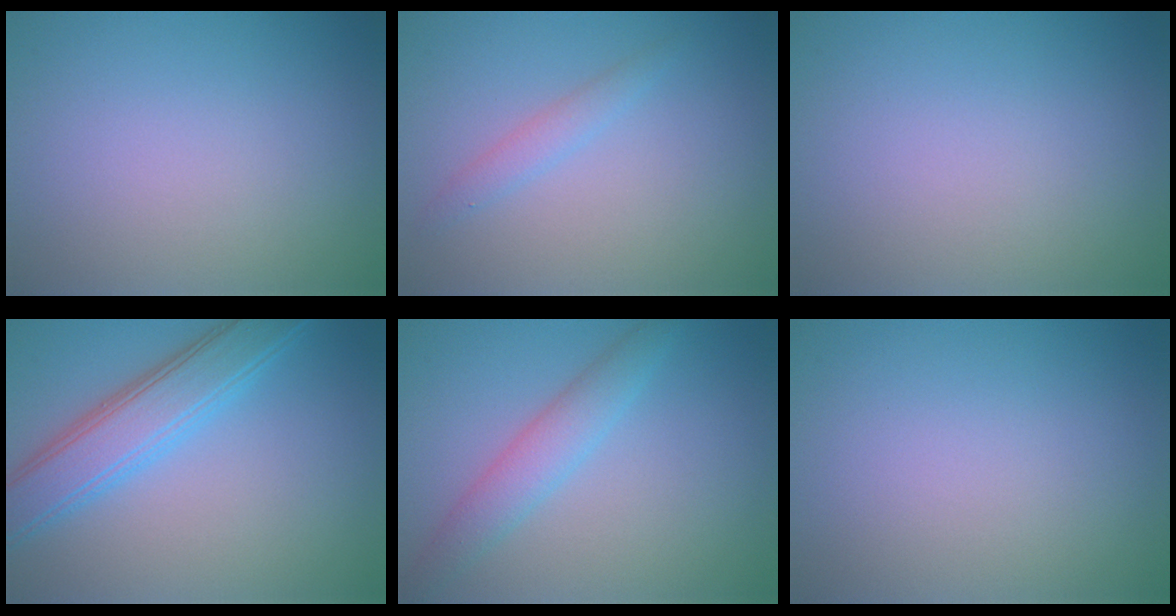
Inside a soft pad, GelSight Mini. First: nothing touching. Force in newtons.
{"total": 1.4, "press": 1.4, "slide": 0.1}
{"total": 0.0}
{"total": 5.2, "press": 5.2, "slide": 0.2}
{"total": 3.0, "press": 3.0, "slide": 0.1}
{"total": 0.0}